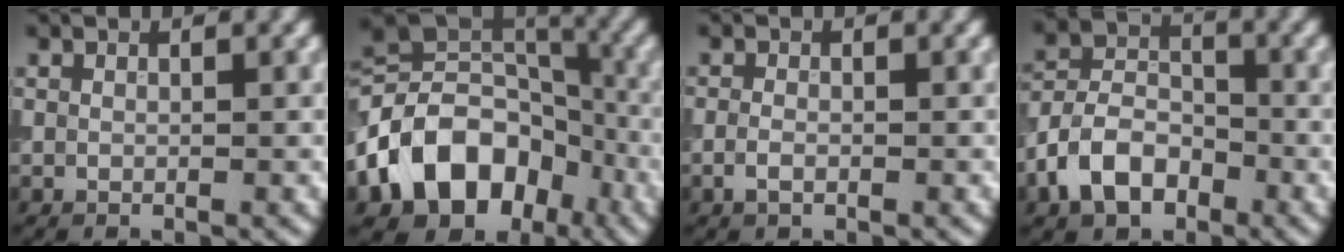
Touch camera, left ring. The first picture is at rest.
{"total": 12.4, "force": [-5.1, 9.0, 6.8], "torque": [-0.128, 0.005, -0.099]}
{"total": 1.3, "force": [-0.5, 0.7, 1.0], "torque": [-0.022, 0.000, -0.012]}
{"total": 5.8, "force": [-3.0, 3.8, 3.2], "torque": [-0.060, 0.003, -0.062]}